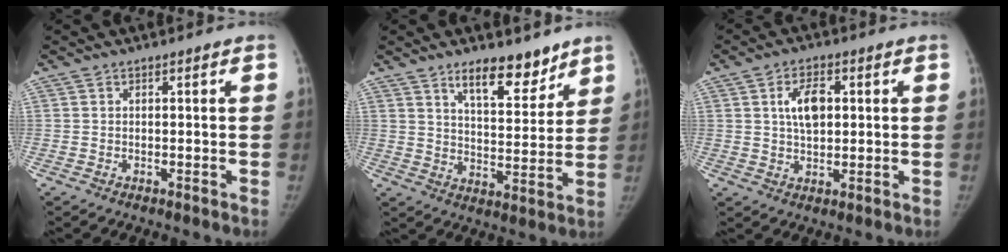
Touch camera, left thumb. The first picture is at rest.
{"total": 10.7, "force": [7.8, 4.3, 6.0], "torque": [-0.062, -0.057, 0.127]}
{"total": 6.7, "force": [1.5, 3.9, 5.2], "torque": [-0.077, 0.000, 0.025]}